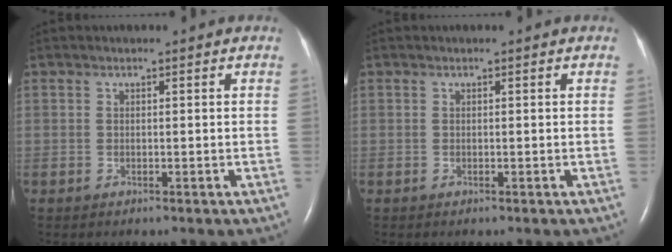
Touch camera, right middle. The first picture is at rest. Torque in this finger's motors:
{"motor_torque": [0.24, -0.19, 0.03, 0.01]}